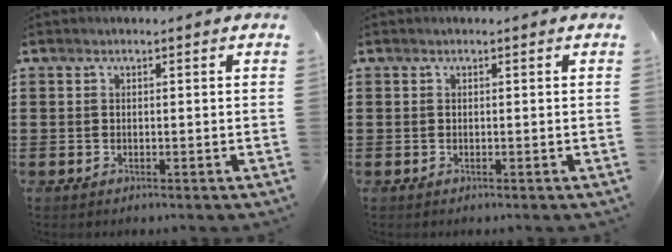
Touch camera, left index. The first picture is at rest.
{"total": 0.0}